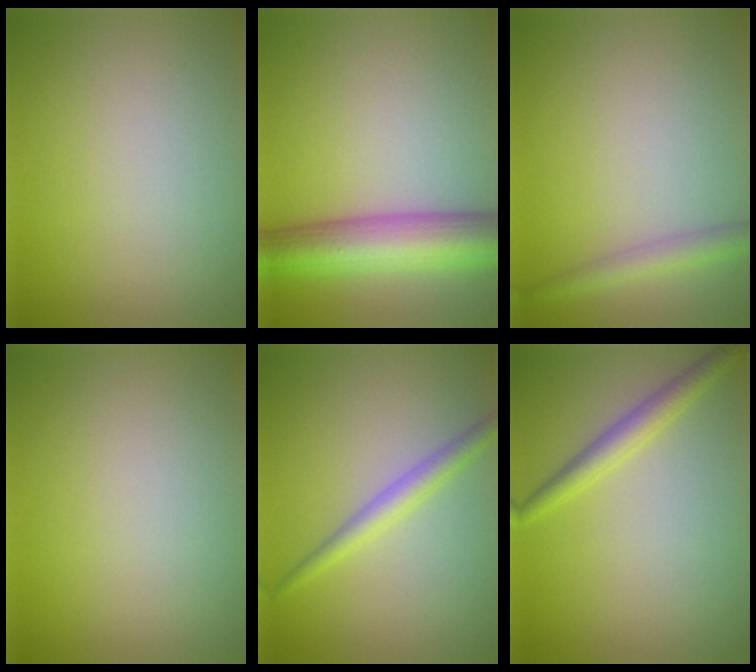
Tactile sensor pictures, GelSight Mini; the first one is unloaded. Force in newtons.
{"total": 8.5, "press": 8.5, "slide": 0.3}
{"total": 2.3, "press": 2.3, "slide": 0.1}
{"total": 0.0}
{"total": 2.2, "press": 2.2, "slide": 0.0}
{"total": 2.3, "press": 2.3, "slide": 0.1}